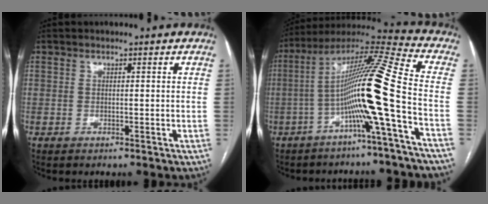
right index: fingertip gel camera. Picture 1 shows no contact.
{"total": 15.2, "force": [-4.0, -2.0, 14.6], "torque": [-0.254, 0.013, -0.083]}